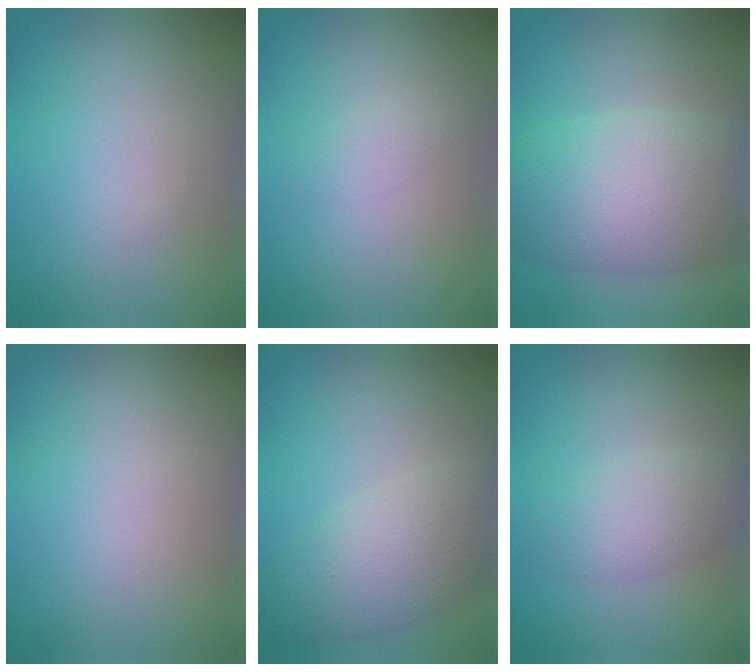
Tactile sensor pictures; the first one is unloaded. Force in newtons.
{"total": 1.2, "press": 1.2, "slide": 0.1}
{"total": 9.5, "press": 9.5, "slide": 0.3}
{"total": 0.0}
{"total": 5.7, "press": 5.7, "slide": 0.3}
{"total": 2.9, "press": 2.9, "slide": 0.1}